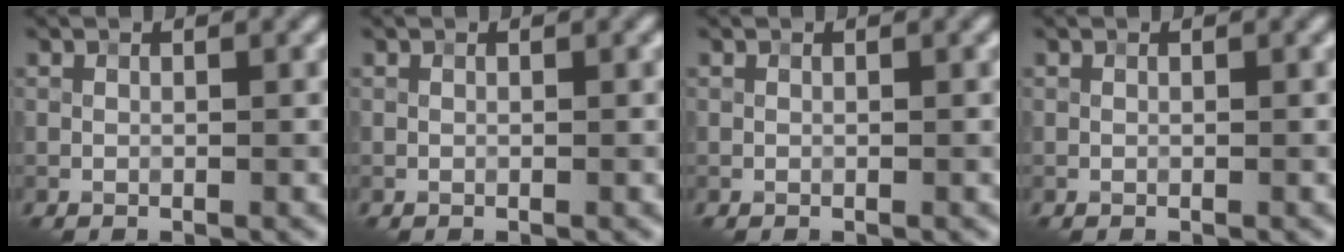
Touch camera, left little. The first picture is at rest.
{"total": 0.0}
{"total": 0.0}
{"total": 0.0}